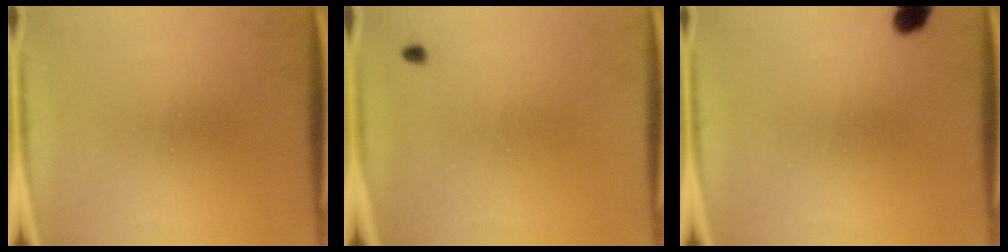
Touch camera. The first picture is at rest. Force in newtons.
{"total": 0.6}
{"total": 2.7}